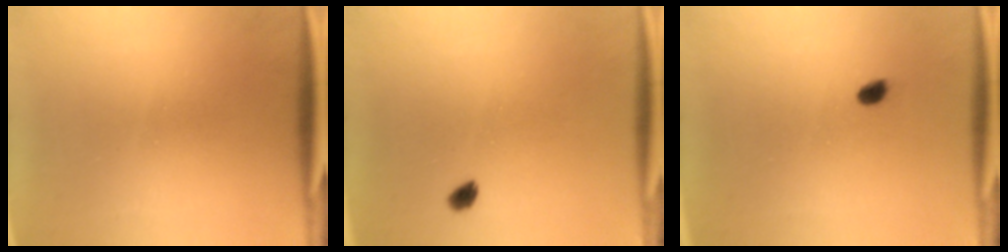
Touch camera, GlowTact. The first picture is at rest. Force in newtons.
{"total": 1.7}
{"total": 1.6}